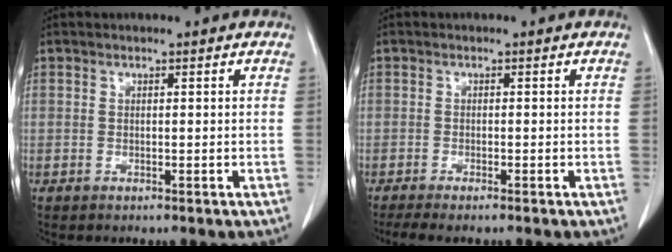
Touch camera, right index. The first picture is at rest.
{"total": 3.6, "force": [-3.0, 0.1, 2.1], "torque": [-0.030, -0.008, -0.048]}